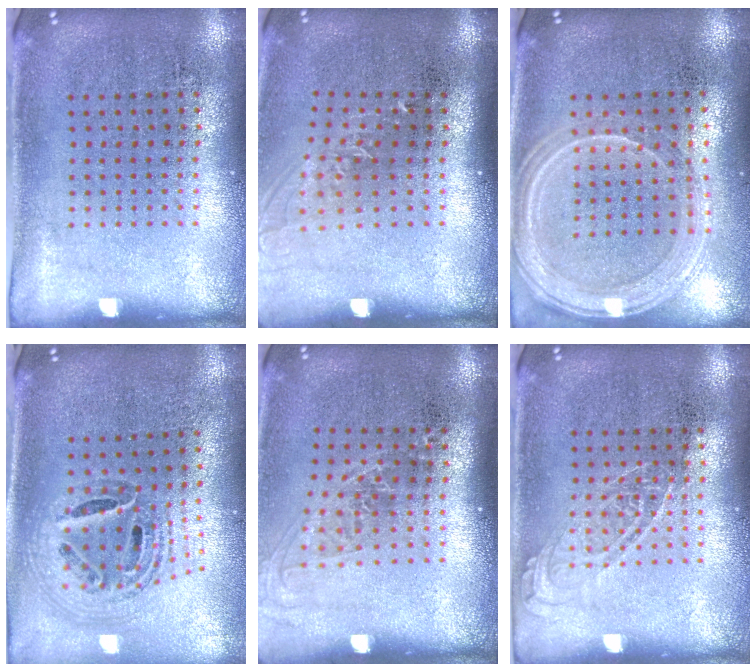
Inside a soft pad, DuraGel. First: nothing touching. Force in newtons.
{"total": 1.2, "press": 1.0, "slide": 0.7}
{"total": 1.4, "press": 1.3, "slide": 0.2}
{"total": 1.5, "press": 1.3, "slide": 0.7}
{"total": 1.4, "press": 1.1, "slide": 0.9}
{"total": 1.6, "press": 1.5, "slide": 0.3}